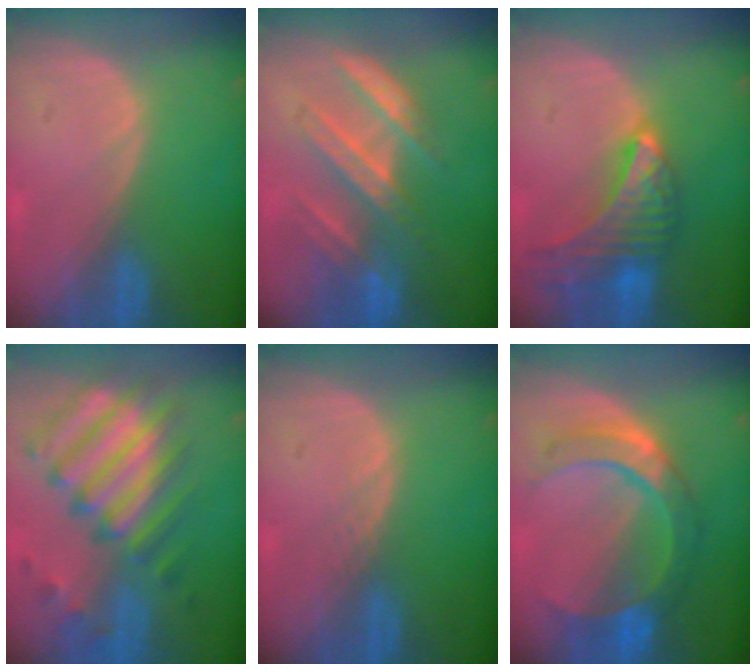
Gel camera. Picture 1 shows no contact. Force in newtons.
{"total": 7.4, "press": 7.3, "slide": 1.1}
{"total": 9.6, "press": 8.5, "slide": 4.4}
{"total": 11.7, "press": 10.4, "slide": 5.3}
{"total": 1.0, "press": 1.0, "slide": 0.1}
{"total": 8.5, "press": 8.5, "slide": 0.5}